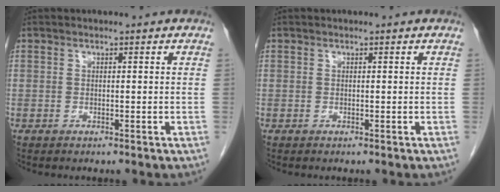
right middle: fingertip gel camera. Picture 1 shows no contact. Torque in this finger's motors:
{"motor_torque": [0.48, -0.68, 0.00, 0.00]}